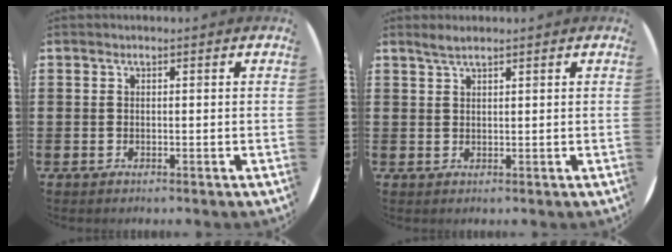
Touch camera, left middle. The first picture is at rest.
{"total": 1.7, "force": [1.5, 0.1, 0.9], "torque": [-0.018, 0.003, 0.027]}